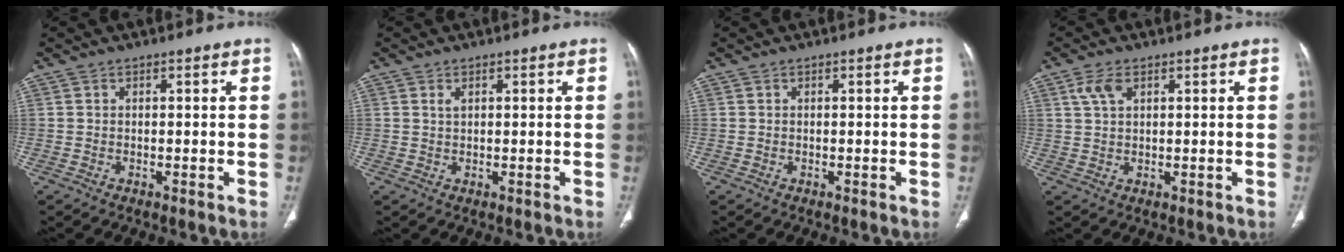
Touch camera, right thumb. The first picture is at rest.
{"total": 0.9, "force": [0.5, 0.4, 0.6], "torque": [-0.012, 0.000, 0.011]}
{"total": 0.0}
{"total": 3.6, "force": [1.6, 2.0, 2.6], "torque": [-0.054, 0.004, 0.037]}